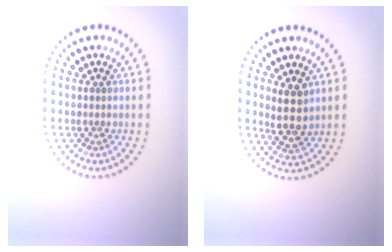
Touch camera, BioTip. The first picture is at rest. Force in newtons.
{"total": 2.9, "press": 2.5, "slide": 1.5}